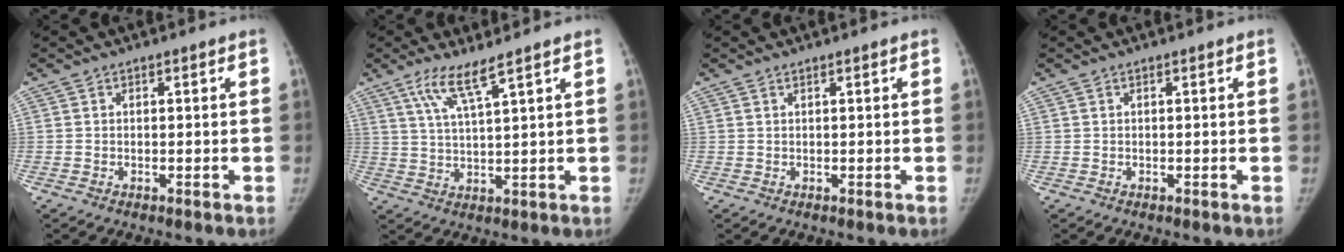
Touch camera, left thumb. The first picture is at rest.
{"total": 6.1, "force": [4.0, 0.1, 4.6], "torque": [-0.097, -0.023, 0.085]}
{"total": 0.0}
{"total": 0.0}